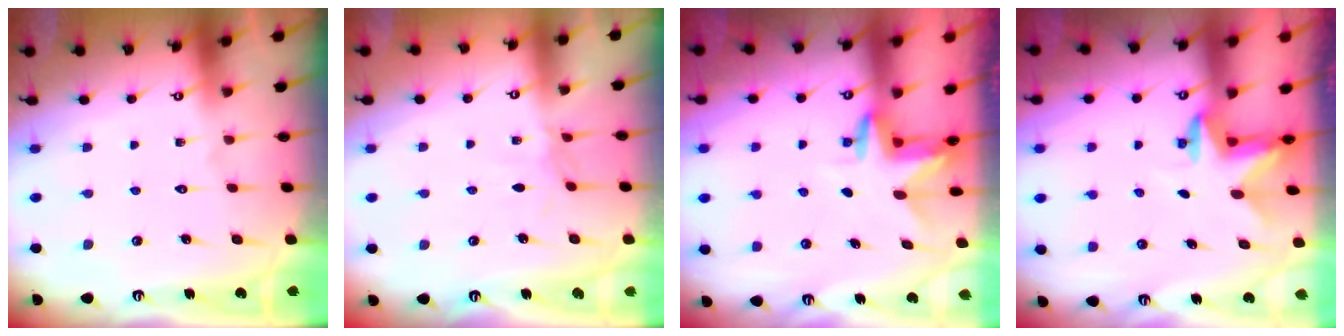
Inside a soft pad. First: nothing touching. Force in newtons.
{"total": 2.3, "press": 2.3, "slide": 0.5}
{"total": 3.2, "press": 3.1, "slide": 0.3}
{"total": 2.4, "press": 2.3, "slide": 0.4}